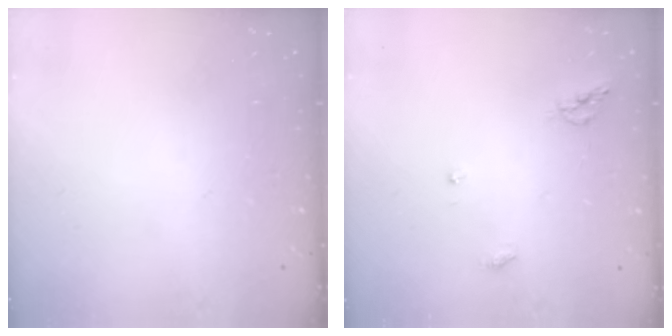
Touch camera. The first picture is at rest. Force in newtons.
{"total": 5.9, "press": 5.9, "slide": 0.6}